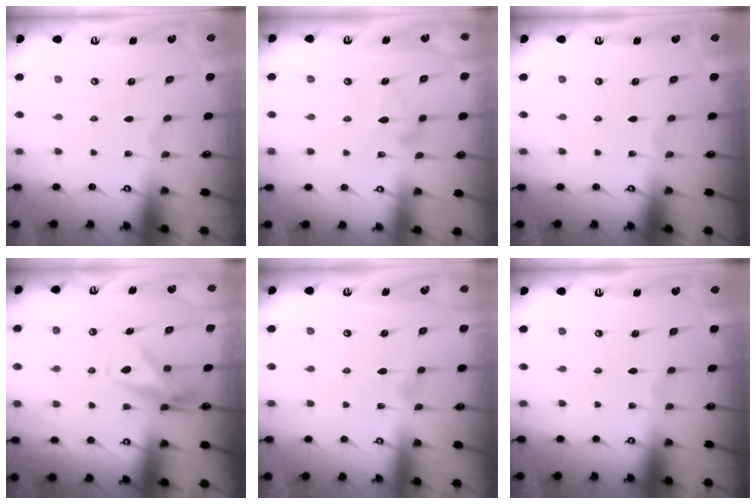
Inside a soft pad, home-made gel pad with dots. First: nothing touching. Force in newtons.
{"total": 7.8, "press": 7.8, "slide": 0.2}
{"total": 0.0}
{"total": 8.3, "press": 8.3, "slide": 0.3}
{"total": 4.6, "press": 4.6, "slide": 0.2}
{"total": 0.0}